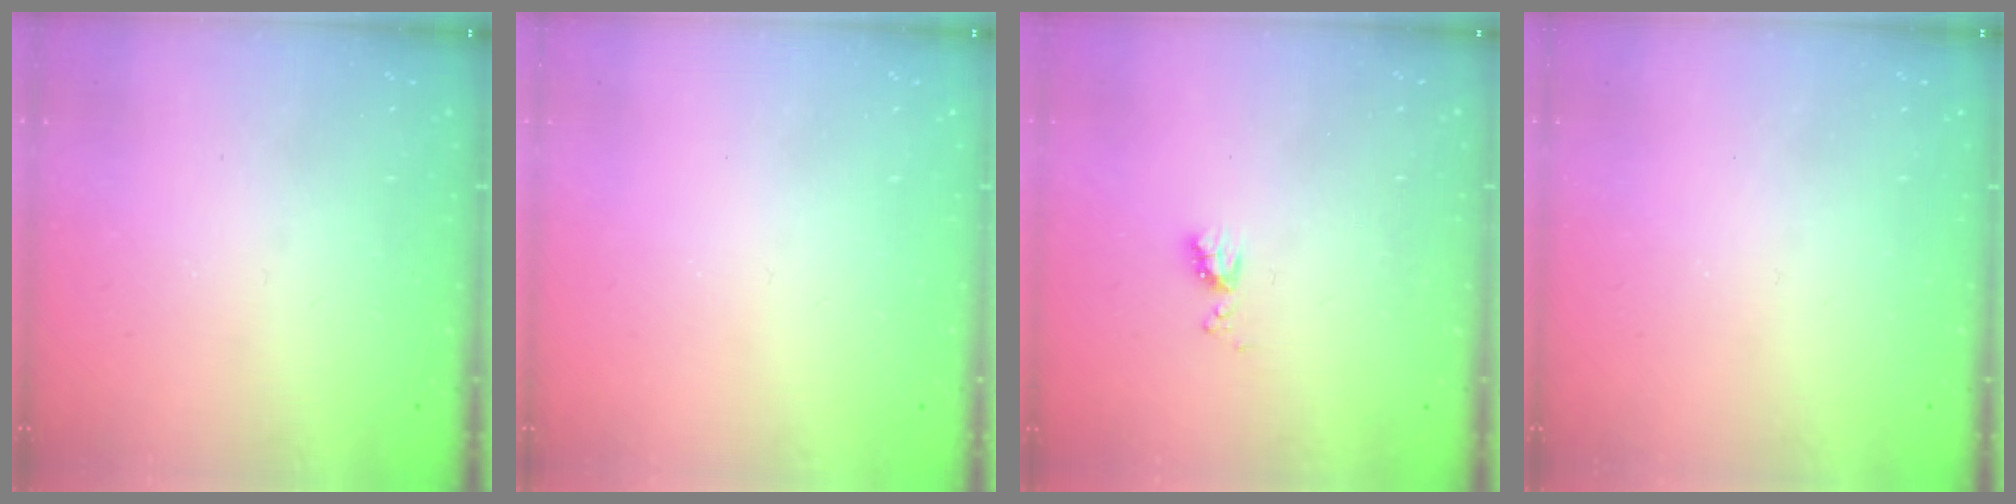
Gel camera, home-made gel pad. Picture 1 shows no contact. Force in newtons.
{"total": 0.0}
{"total": 5.7, "press": 5.7, "slide": 0.8}
{"total": 0.0}